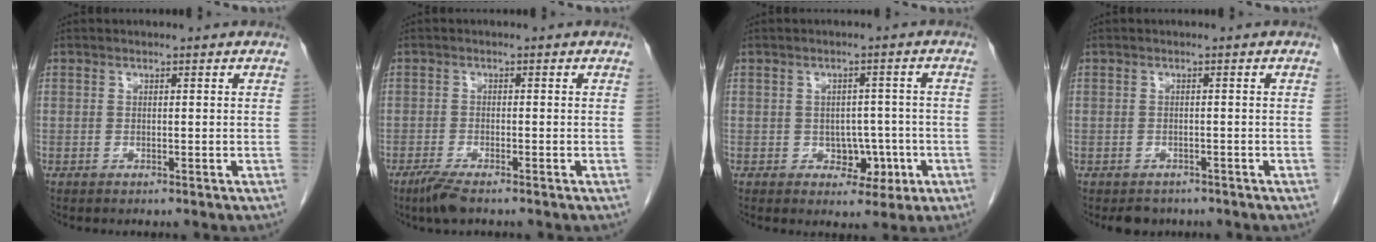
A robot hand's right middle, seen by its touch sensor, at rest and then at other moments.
{"total": 3.5, "force": [-2.6, 0.5, 2.3], "torque": [-0.052, -0.009, -0.050]}
{"total": 4.5, "force": [-1.4, 3.3, 2.7], "torque": [-0.024, 0.013, -0.007]}
{"total": 2.7, "force": [-2.2, 1.5, 0.3], "torque": [-0.009, 0.002, -0.030]}